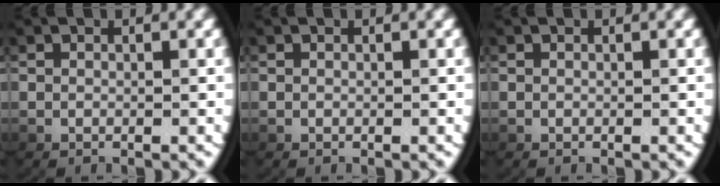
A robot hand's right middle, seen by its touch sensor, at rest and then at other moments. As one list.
[{"total": 0.0}, {"total": 0.0}]